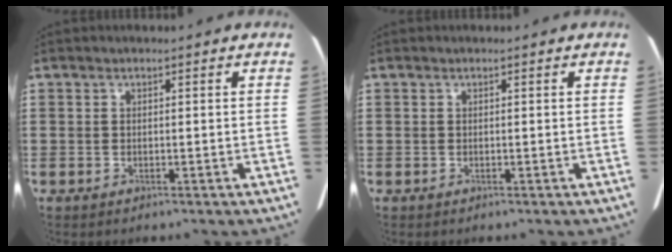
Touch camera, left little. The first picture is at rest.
{"total": 0.0}